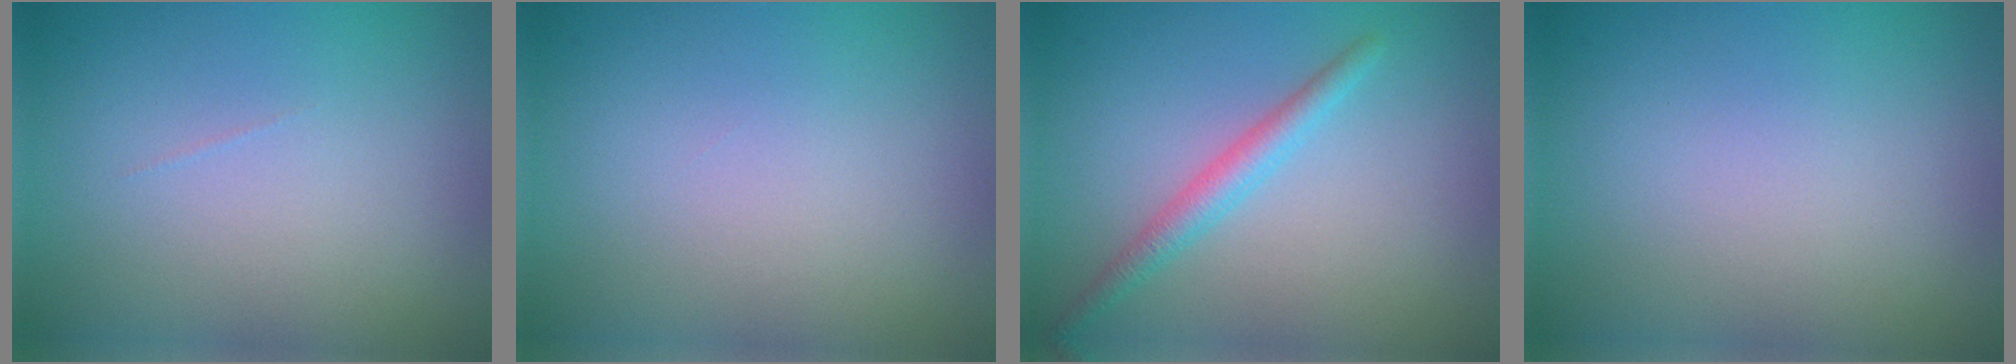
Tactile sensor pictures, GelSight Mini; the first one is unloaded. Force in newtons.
{"total": 0.0}
{"total": 2.2, "press": 2.2, "slide": 0.1}
{"total": 0.0}